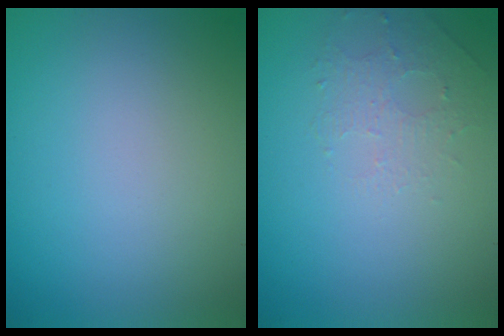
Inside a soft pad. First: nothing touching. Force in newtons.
{"total": 1.4, "press": 0.7, "slide": 1.2}